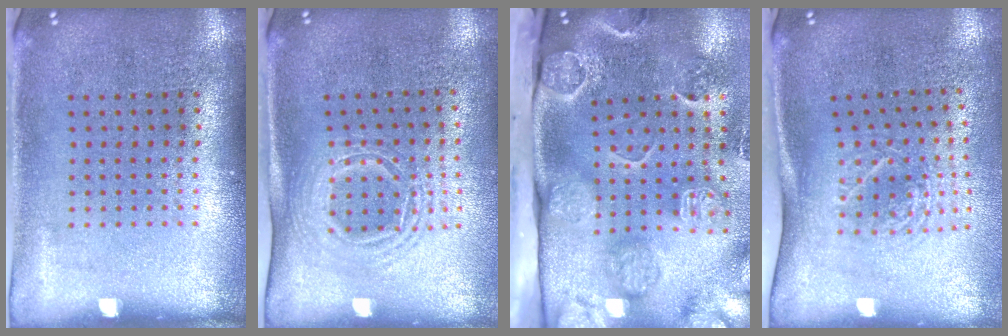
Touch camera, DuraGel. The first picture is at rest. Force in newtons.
{"total": 1.6, "press": 1.3, "slide": 1.0}
{"total": 4.5, "press": 3.4, "slide": 3.0}
{"total": 1.9, "press": 1.3, "slide": 1.4}